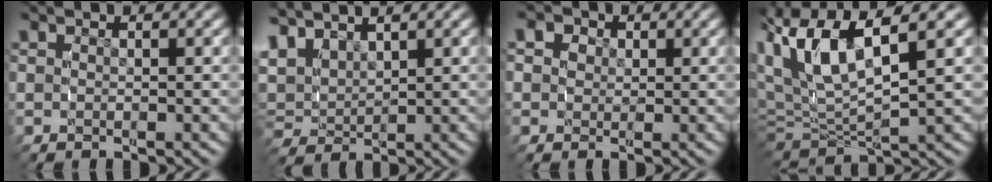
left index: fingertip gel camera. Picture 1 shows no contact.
{"total": 5.9, "force": [2.4, 4.6, 2.7], "torque": [-0.085, 0.001, 0.040]}
{"total": 5.4, "force": [1.6, 4.7, 2.1], "torque": [-0.045, 0.000, 0.019]}
{"total": 8.9, "force": [2.2, 5.6, 6.6], "torque": [-0.156, -0.003, 0.039]}